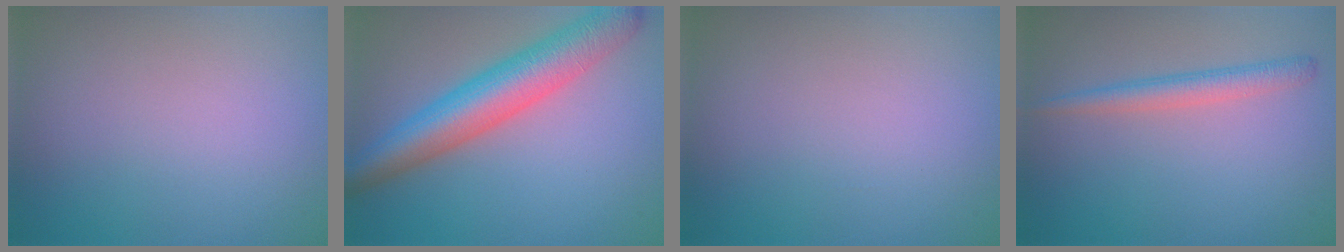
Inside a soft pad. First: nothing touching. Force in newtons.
{"total": 7.3, "press": 7.3, "slide": 0.2}
{"total": 0.0}
{"total": 2.2, "press": 2.2, "slide": 0.1}